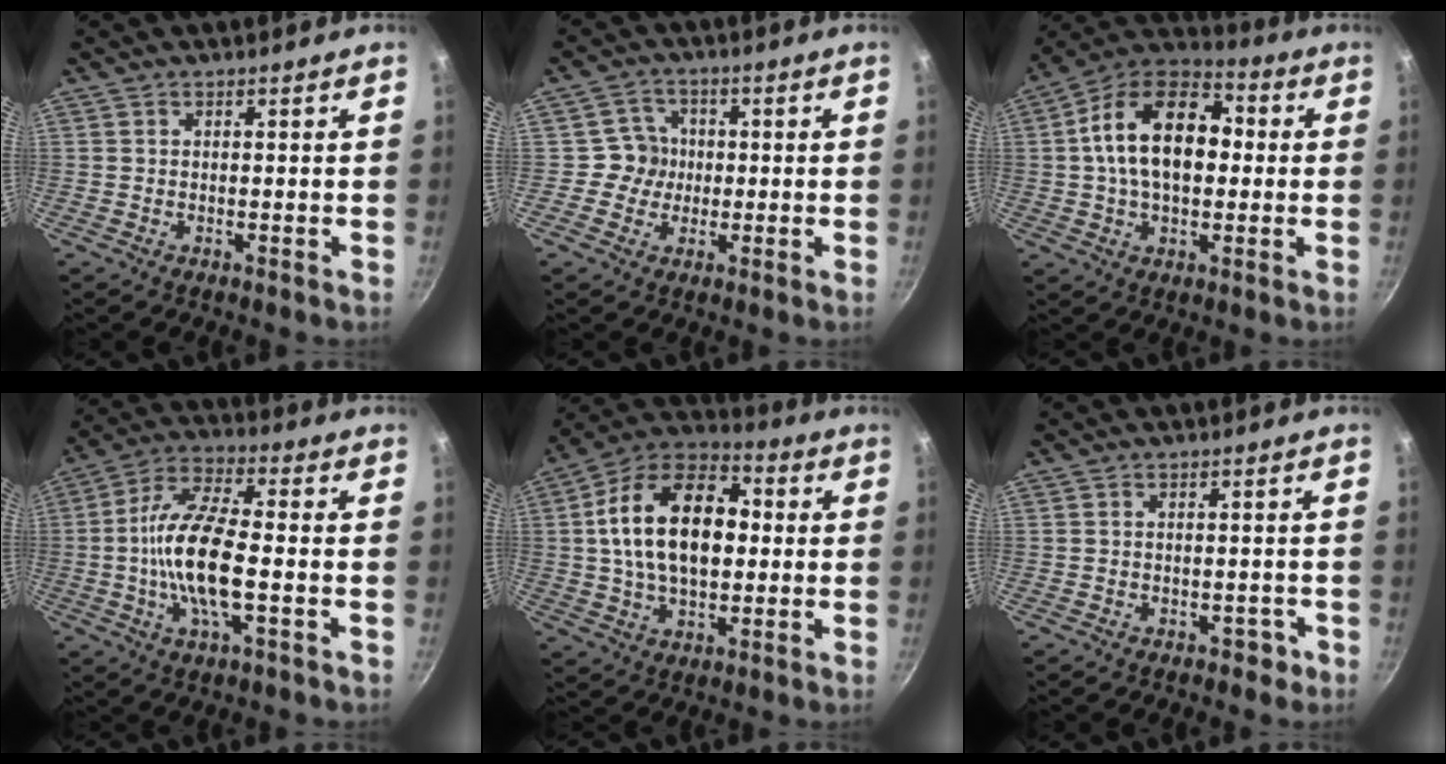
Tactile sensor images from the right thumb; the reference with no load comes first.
{"total": 5.3, "force": [-0.4, 5.2, 1.0], "torque": [0.020, 0.014, -0.014]}
{"total": 18.7, "force": [1.8, 11.4, 14.6], "torque": [-0.230, 0.030, 0.023]}
{"total": 15.1, "force": [-1.9, 5.4, 13.9], "torque": [-0.284, 0.021, -0.041]}
{"total": 20.6, "force": [1.9, 12.3, 16.4], "torque": [-0.268, 0.023, 0.027]}
{"total": 2.2, "force": [-1.3, 1.5, 0.9], "torque": [-0.002, 0.013, -0.014]}